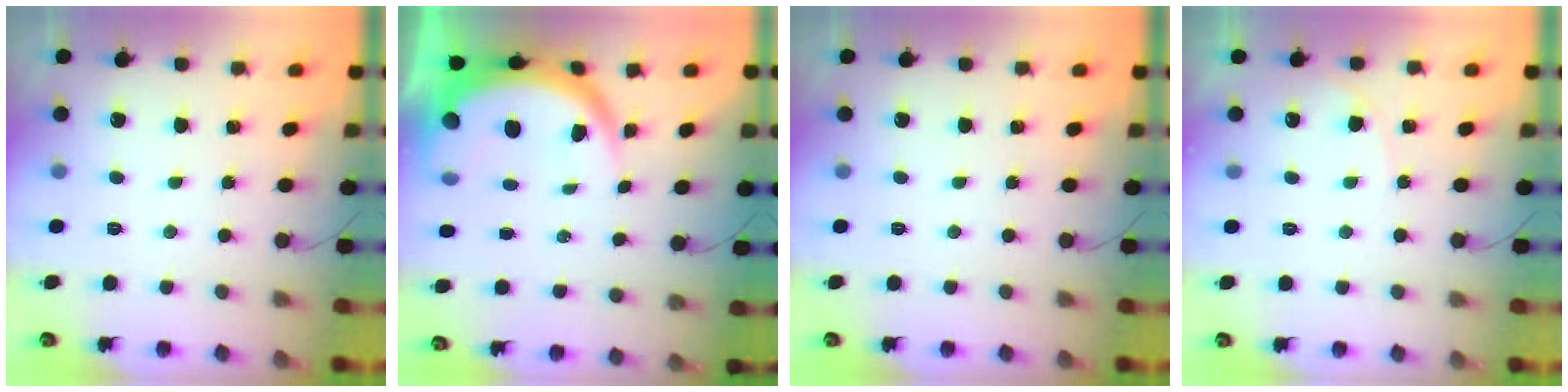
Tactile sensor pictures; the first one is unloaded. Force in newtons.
{"total": 9.6, "press": 9.6, "slide": 1.1}
{"total": 0.0}
{"total": 3.4, "press": 3.4, "slide": 0.3}